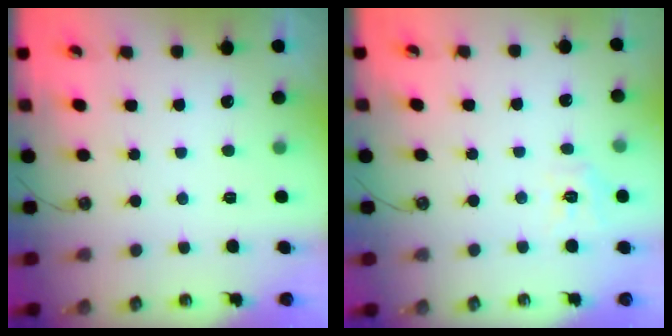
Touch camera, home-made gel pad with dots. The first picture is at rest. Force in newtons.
{"total": 8.9, "press": 8.8, "slide": 1.0}